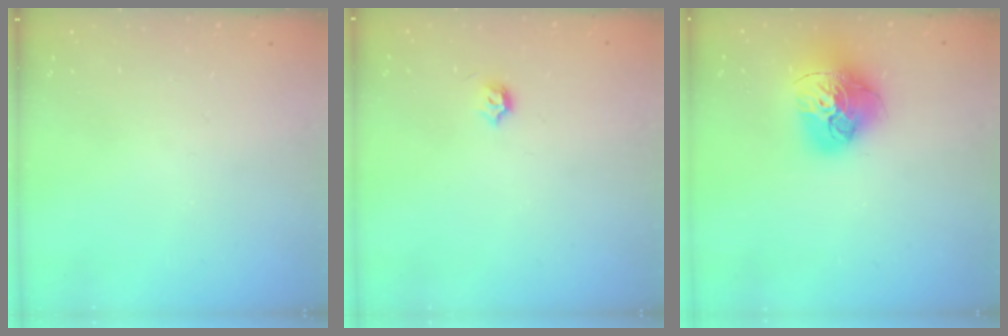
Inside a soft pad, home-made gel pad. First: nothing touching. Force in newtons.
{"total": 4.0, "press": 3.9, "slide": 0.7}
{"total": 17.4, "press": 17.3, "slide": 1.8}